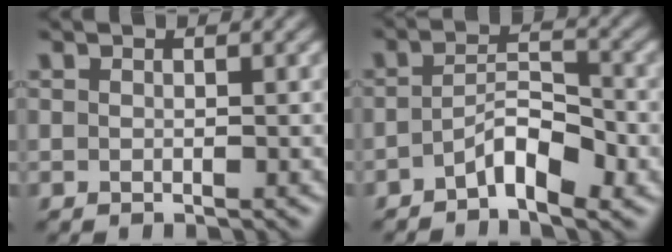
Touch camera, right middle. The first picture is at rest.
{"total": 4.0, "force": [-2.2, 1.4, 3.0], "torque": [-0.054, 0.010, -0.040]}